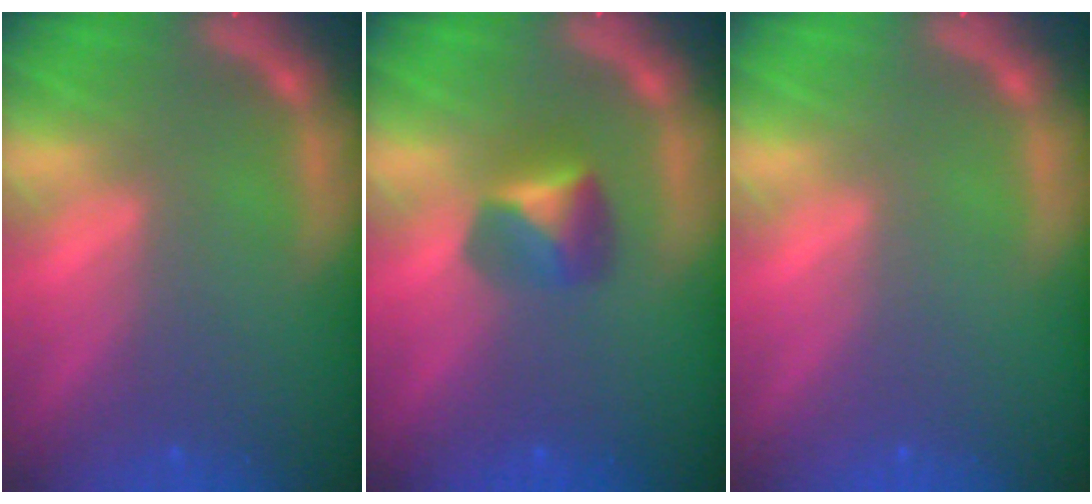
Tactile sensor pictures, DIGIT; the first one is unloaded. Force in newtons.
{"total": 2.9}
{"total": 0.0}